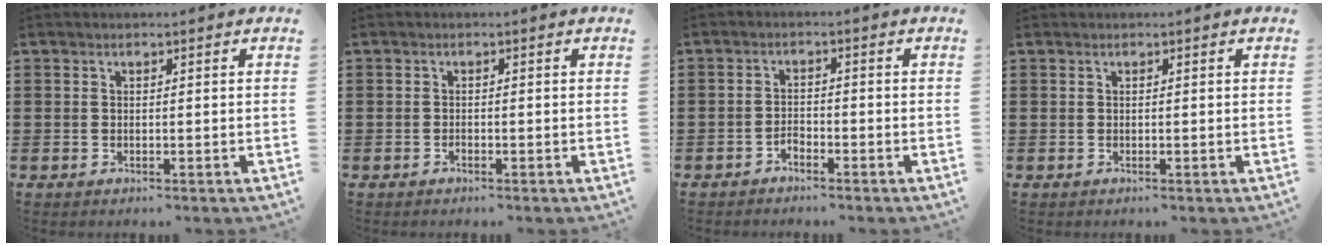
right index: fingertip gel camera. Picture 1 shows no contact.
{"total": 0.5, "force": [-0.5, 0.2, 0.2], "torque": [-0.005, 0.000, -0.010]}
{"total": 1.6, "force": [-1.5, 0.6, 0.2], "torque": [-0.010, 0.002, -0.032]}
{"total": 0.0}